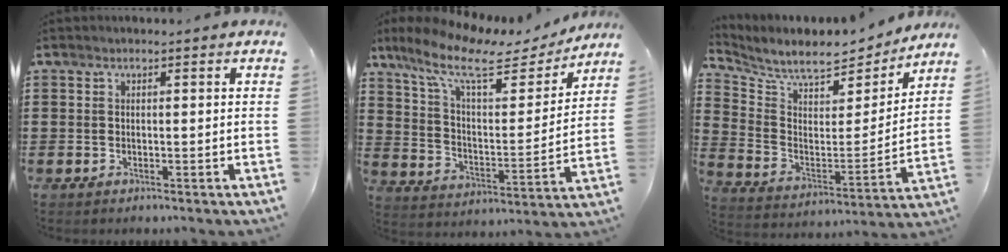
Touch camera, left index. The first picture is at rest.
{"total": 11.4, "force": [8.2, 3.3, 7.2], "torque": [-0.162, -0.035, 0.139]}
{"total": 8.1, "force": [7.4, 1.6, 2.8], "torque": [-0.083, -0.055, 0.124]}